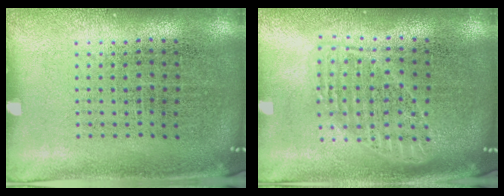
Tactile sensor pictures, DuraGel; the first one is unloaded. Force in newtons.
{"total": 1.7, "press": 1.5, "slide": 0.9}